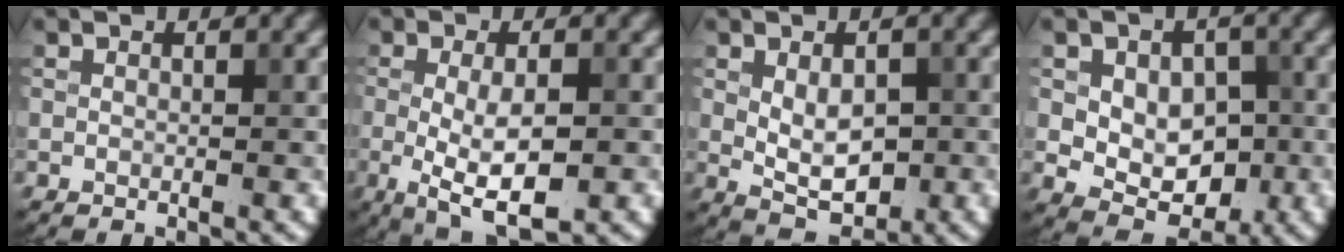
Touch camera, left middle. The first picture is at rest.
{"total": 5.7, "force": [-1.2, 1.9, 5.2], "torque": [-0.099, -0.014, -0.017]}
{"total": 4.3, "force": [0.0, 2.5, 3.5], "torque": [-0.061, -0.005, 0.005]}
{"total": 5.9, "force": [-0.2, 4.0, 4.2], "torque": [-0.066, -0.006, -0.002]}